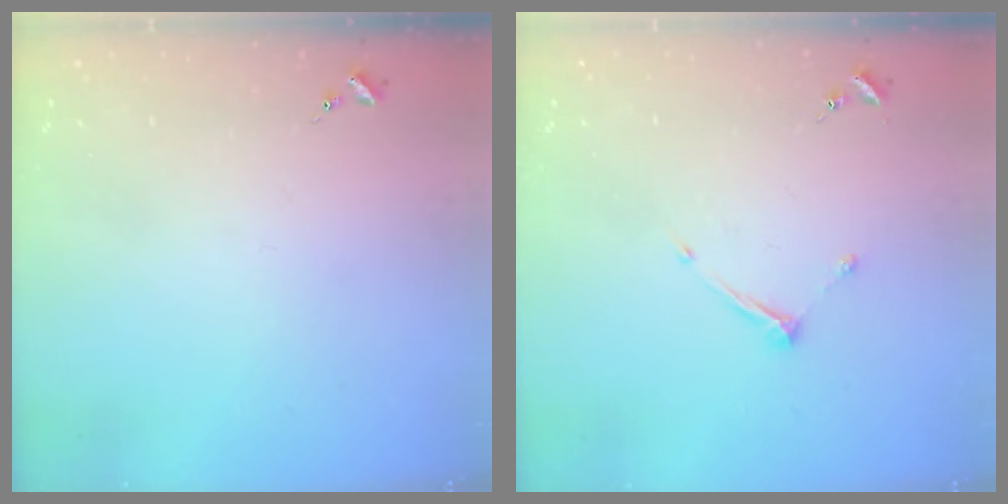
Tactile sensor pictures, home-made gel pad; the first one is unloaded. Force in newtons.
{"total": 6.6, "press": 6.6, "slide": 0.3}